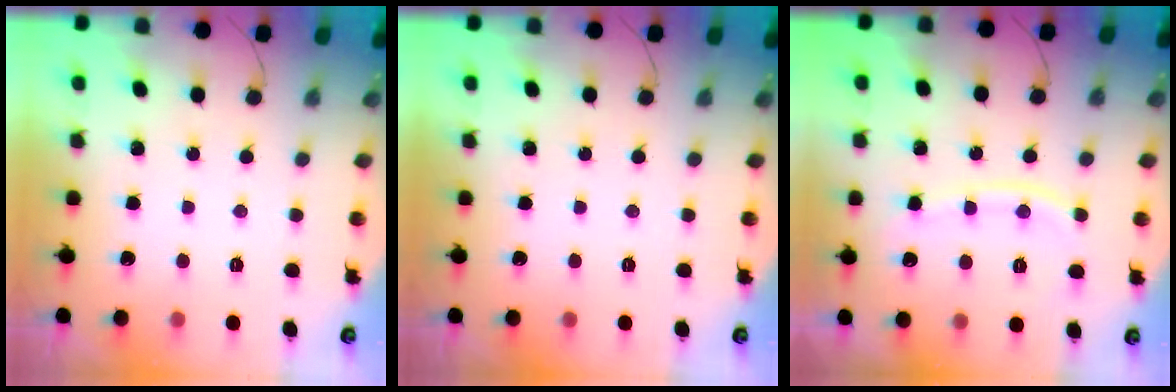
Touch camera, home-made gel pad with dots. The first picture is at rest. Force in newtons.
{"total": 0.0}
{"total": 10.8, "press": 10.7, "slide": 1.4}